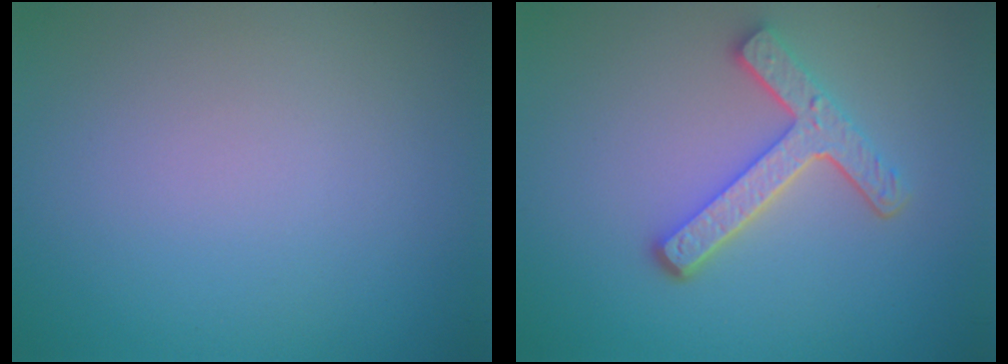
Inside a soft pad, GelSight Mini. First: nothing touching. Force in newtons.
{"total": 4.2, "press": 3.3, "slide": 2.6}